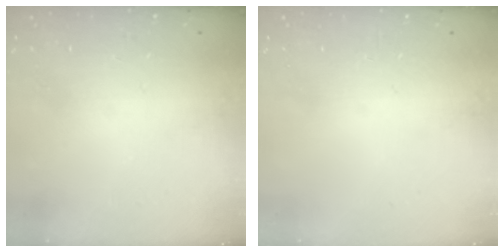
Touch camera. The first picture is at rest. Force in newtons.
{"total": 0.0}